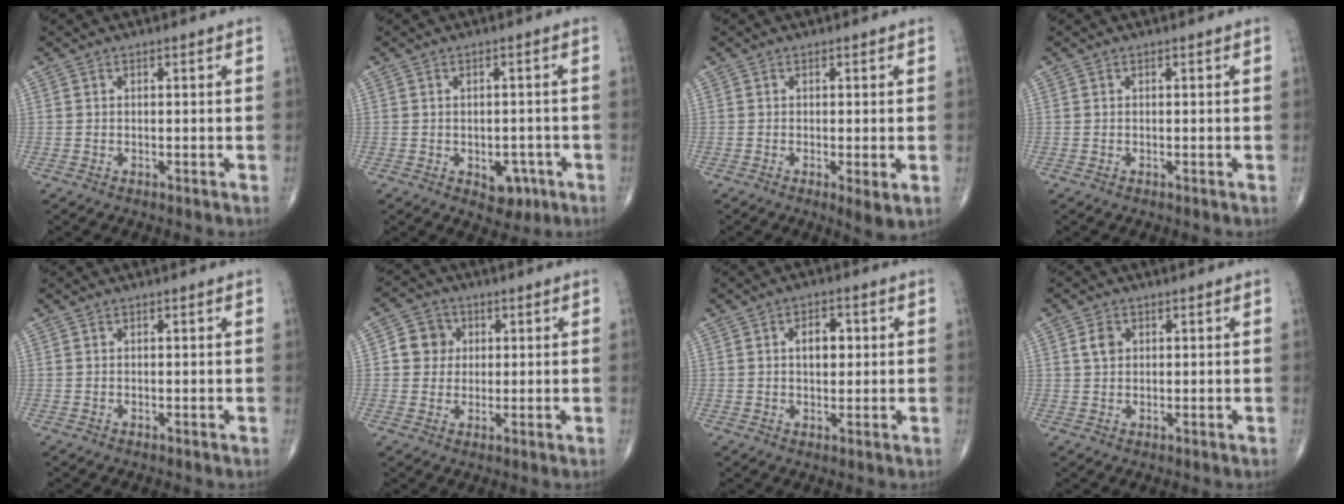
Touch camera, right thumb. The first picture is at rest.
{"total": 4.9, "force": [-1.8, 3.3, 3.1], "torque": [-0.015, 0.009, -0.016]}
{"total": 3.3, "force": [-0.7, 0.7, 3.2], "torque": [-0.058, -0.014, -0.013]}
{"total": 0.0}
{"total": 0.0}
{"total": 5.8, "force": [1.0, 5.4, 1.9], "torque": [-0.003, 0.004, 0.011]}
{"total": 5.2, "force": [0.9, 3.1, 4.0], "torque": [-0.050, 0.005, 0.013]}
{"total": 2.8, "force": [0.8, 2.1, 1.6], "torque": [-0.024, 0.001, 0.016]}